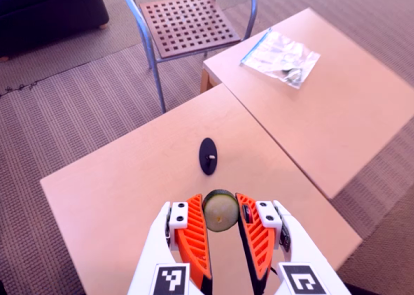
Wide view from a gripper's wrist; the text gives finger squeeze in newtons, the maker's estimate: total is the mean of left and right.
{"total": 10.9, "left": 11.3, "right": 10.6}